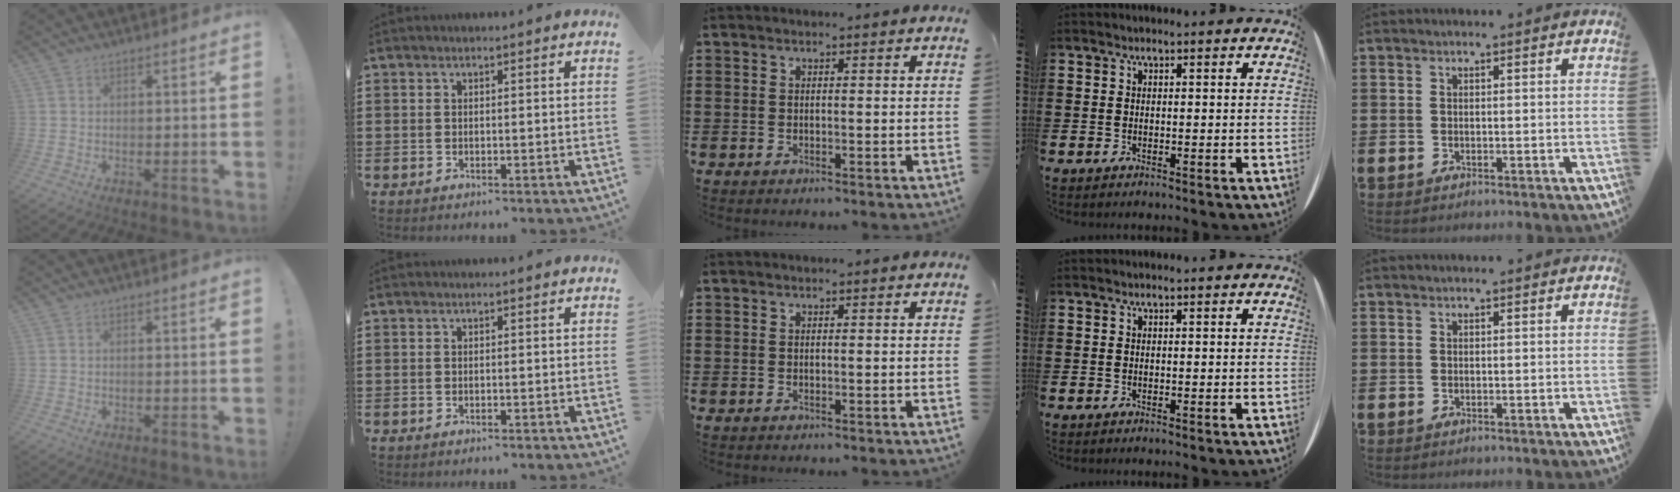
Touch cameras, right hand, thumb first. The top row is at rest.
{}